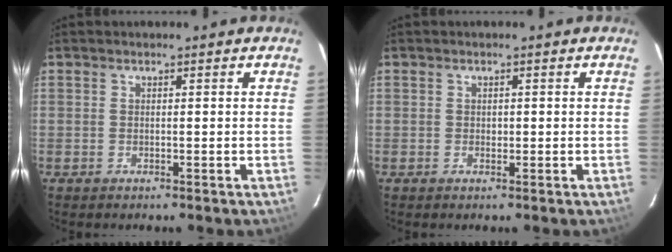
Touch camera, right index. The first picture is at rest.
{"total": 0.7, "force": [-0.1, 0.6, 0.3], "torque": [-0.003, 0.001, -0.001]}